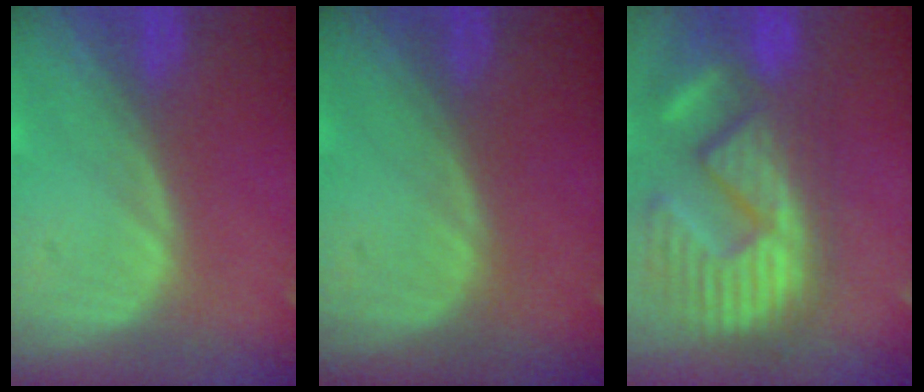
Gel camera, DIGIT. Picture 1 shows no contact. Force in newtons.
{"total": 0.0}
{"total": 13.9, "press": 12.0, "slide": 7.0}